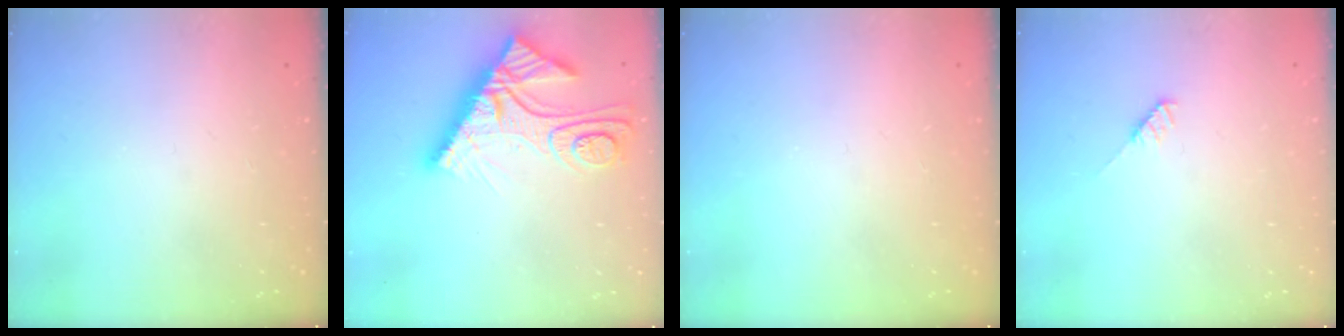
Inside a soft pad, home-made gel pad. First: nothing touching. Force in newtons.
{"total": 15.3, "press": 15.3, "slide": 1.4}
{"total": 0.0}
{"total": 4.1, "press": 4.1, "slide": 0.3}